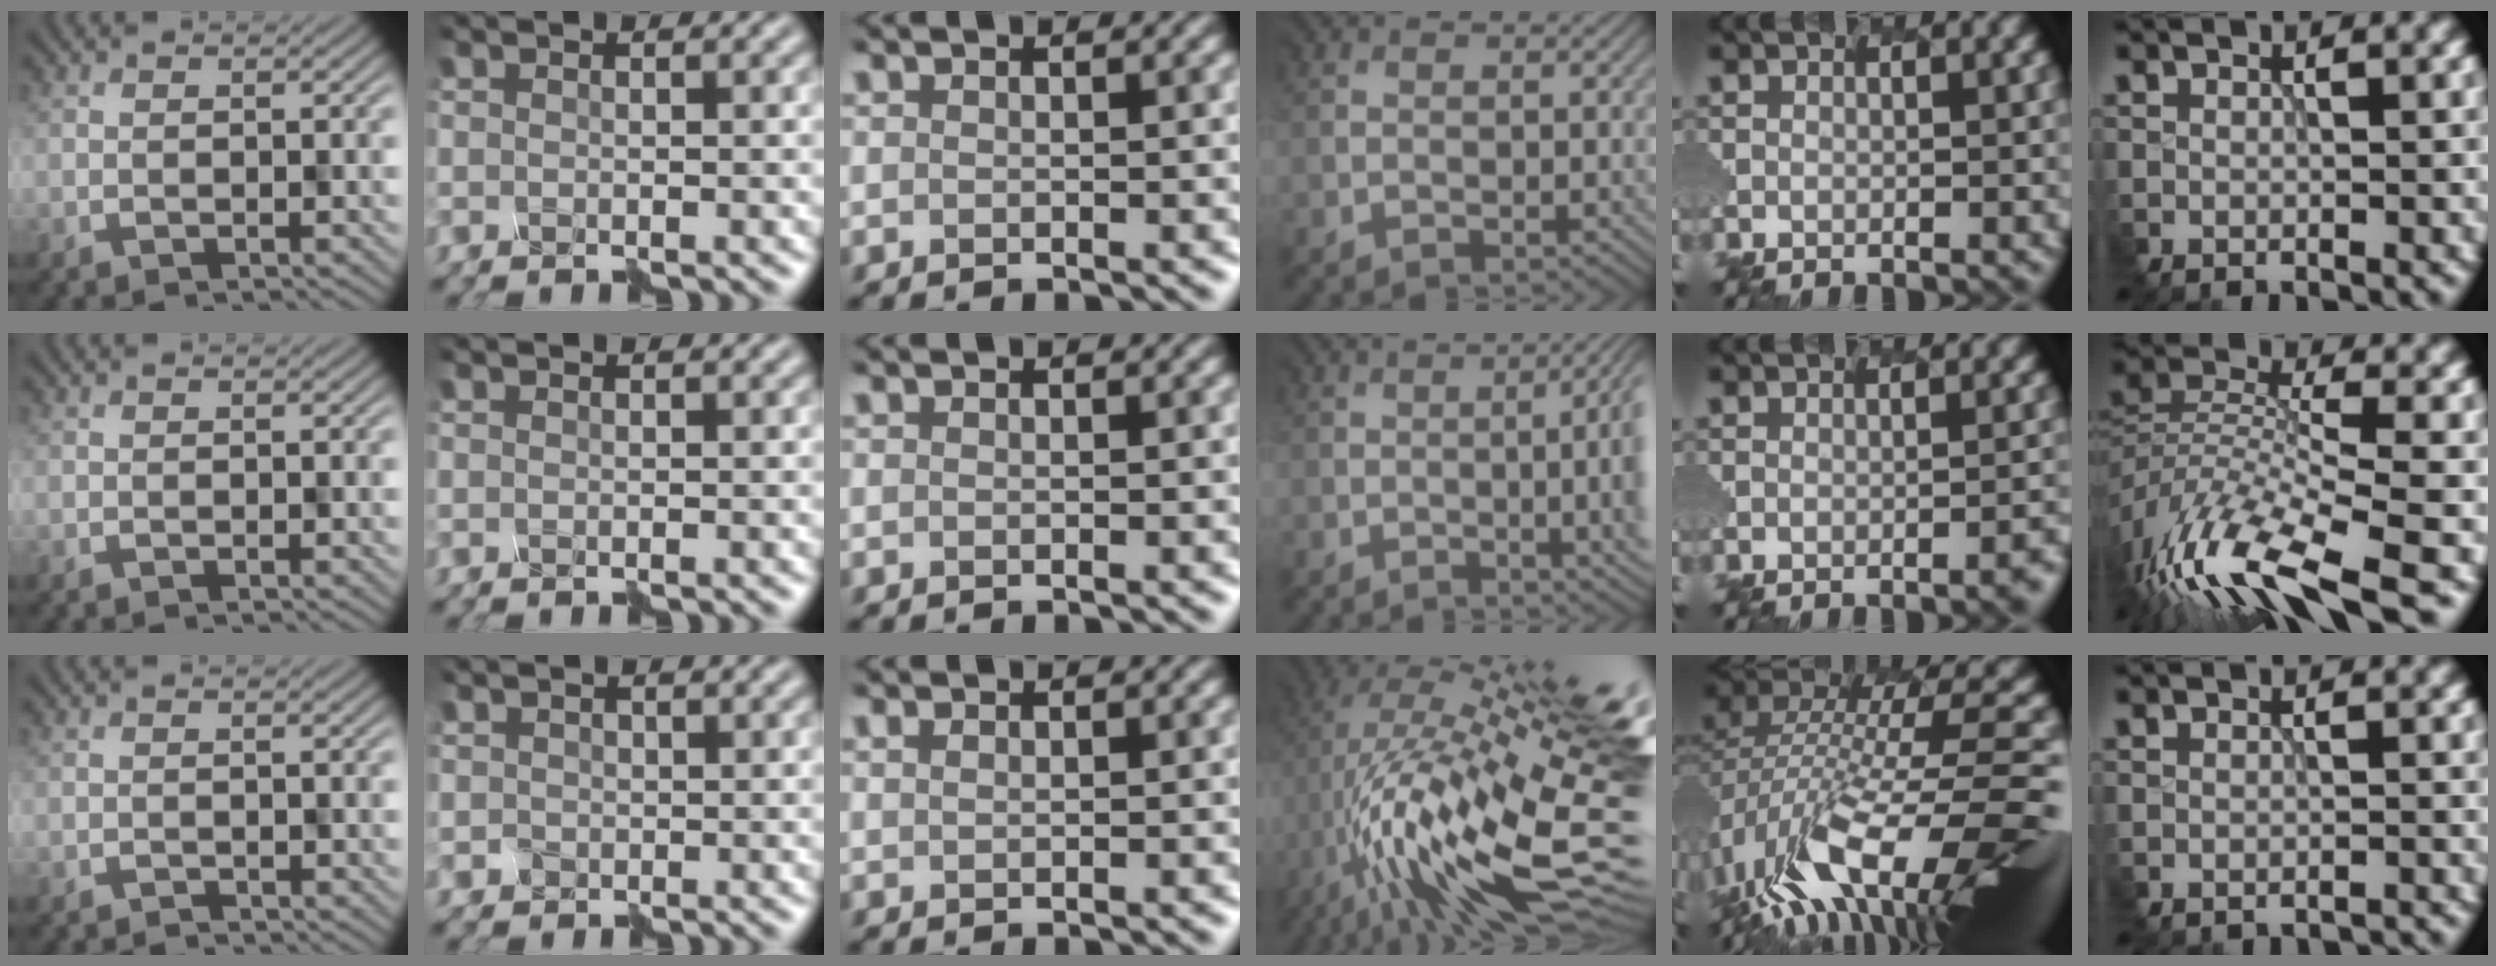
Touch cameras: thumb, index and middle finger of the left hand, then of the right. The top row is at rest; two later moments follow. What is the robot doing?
{"motion": "disassemble", "object": "hinged jar"}